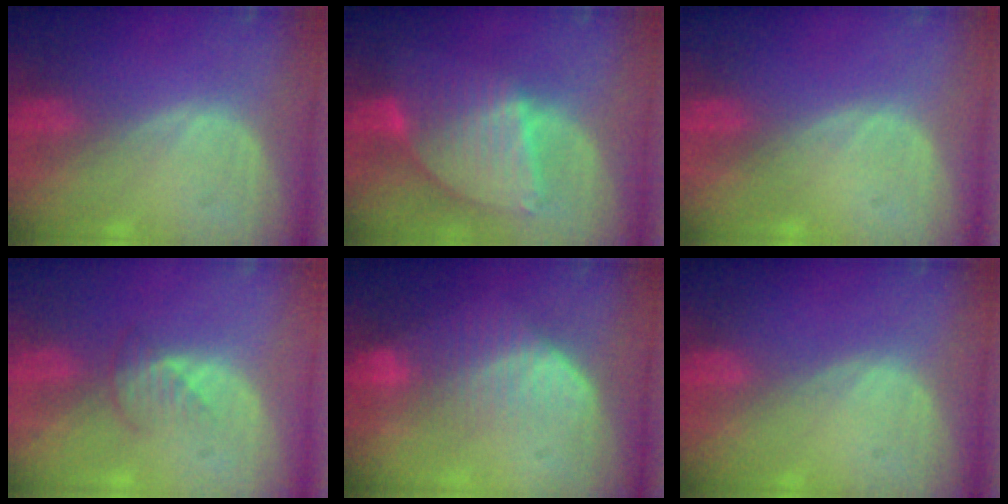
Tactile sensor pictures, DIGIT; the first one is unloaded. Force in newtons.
{"total": 8.5, "press": 7.5, "slide": 4.0}
{"total": 0.0}
{"total": 2.5, "press": 2.5, "slide": 0.3}
{"total": 7.2, "press": 6.1, "slide": 3.8}
{"total": 0.0}